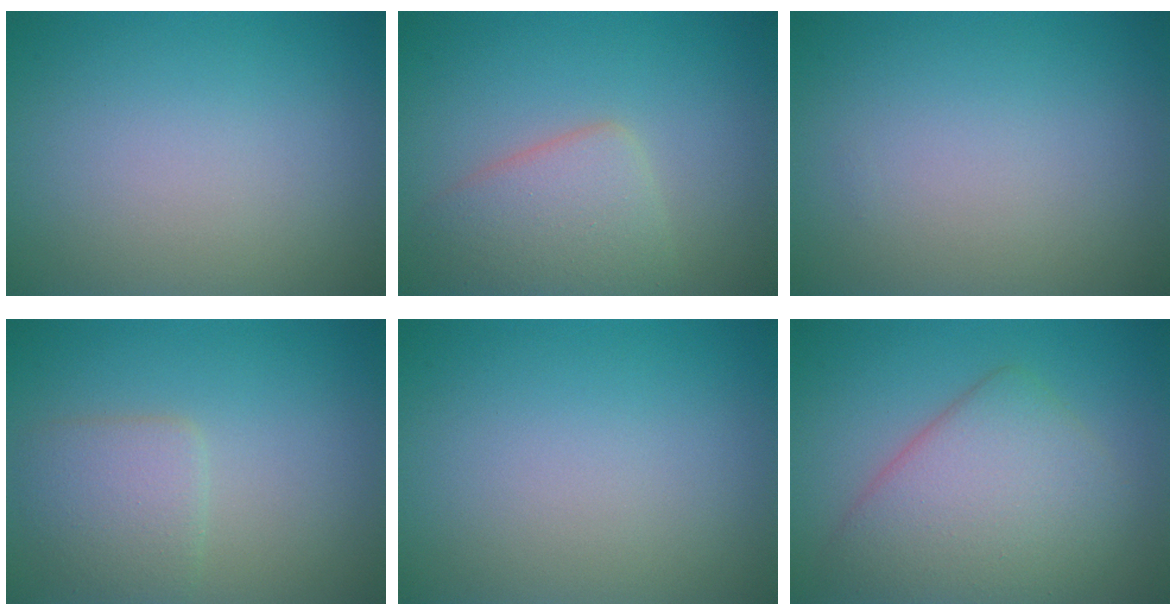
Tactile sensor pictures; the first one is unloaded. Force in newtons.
{"total": 4.0, "press": 4.0, "slide": 0.2}
{"total": 0.0}
{"total": 3.1, "press": 3.1, "slide": 0.1}
{"total": 0.0}
{"total": 6.3, "press": 6.3, "slide": 0.2}